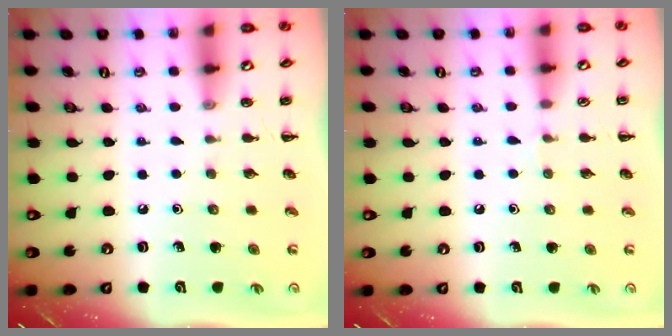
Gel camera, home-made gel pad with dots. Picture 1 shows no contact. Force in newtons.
{"total": 2.9, "press": 2.8, "slide": 1.0}